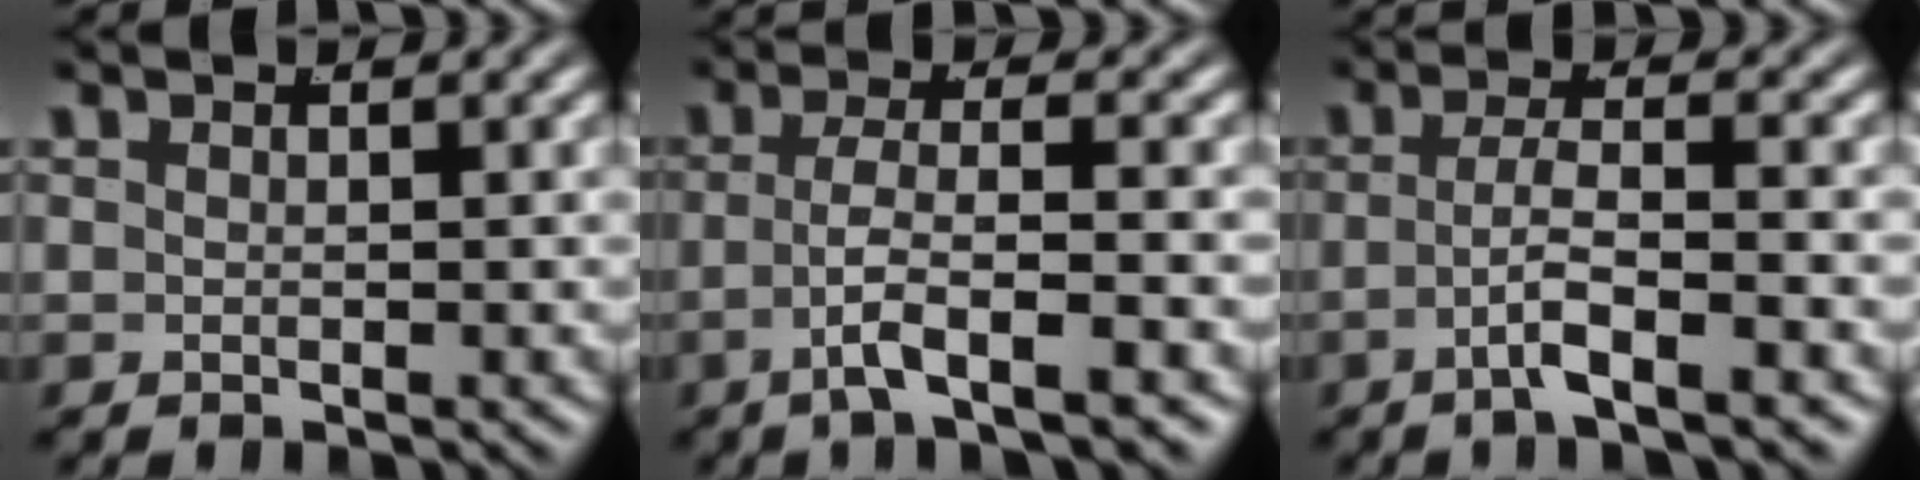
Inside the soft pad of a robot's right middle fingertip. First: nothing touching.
{"total": 4.5, "force": [-2.3, 0.6, 3.8], "torque": [-0.081, -0.017, -0.028]}
{"total": 3.7, "force": [-2.1, 0.1, 3.0], "torque": [-0.056, -0.010, -0.031]}